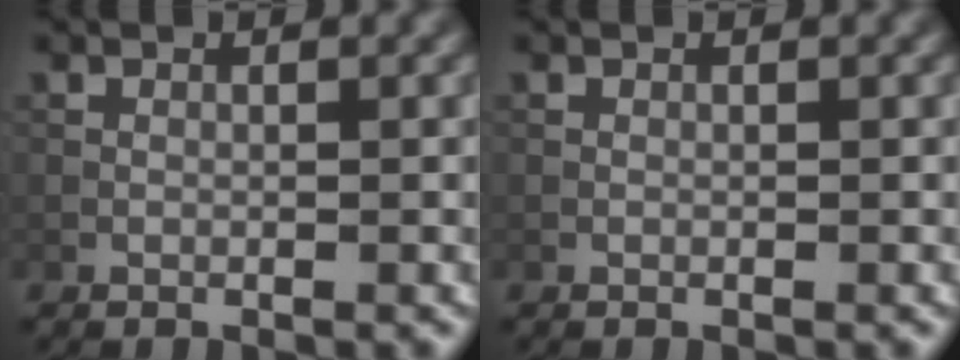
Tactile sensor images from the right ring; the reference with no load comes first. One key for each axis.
{"total": 0.0}